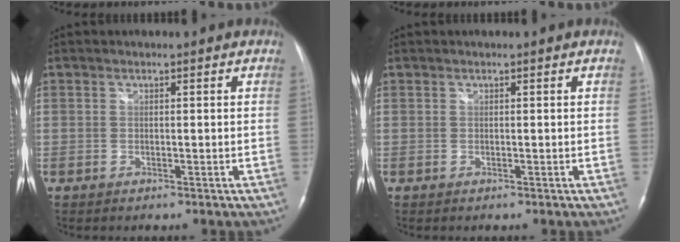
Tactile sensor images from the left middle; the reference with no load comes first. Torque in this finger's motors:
{"motor_torque": [0.37, -0.39, 0.11, 0.01]}